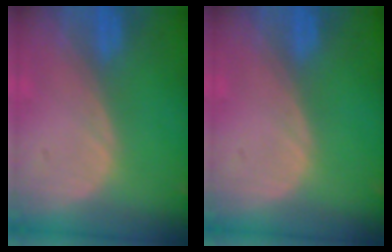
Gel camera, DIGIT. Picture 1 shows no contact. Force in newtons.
{"total": 0.0}